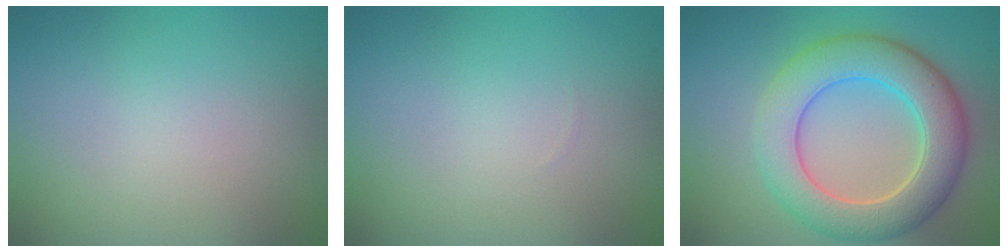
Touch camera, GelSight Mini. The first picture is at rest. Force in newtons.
{"total": 0.0}
{"total": 7.9, "press": 7.9, "slide": 0.6}